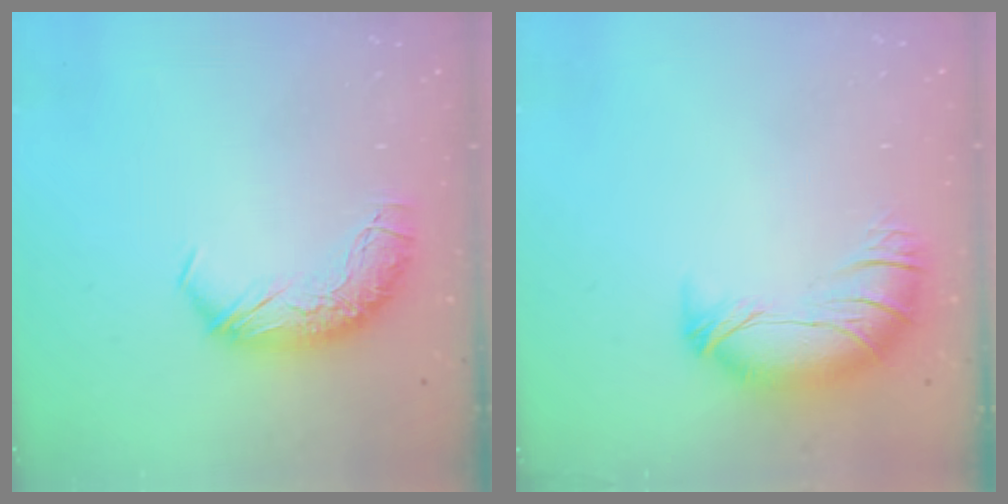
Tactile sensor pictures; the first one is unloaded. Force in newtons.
{"total": 3.3, "press": 2.0, "slide": 2.6}